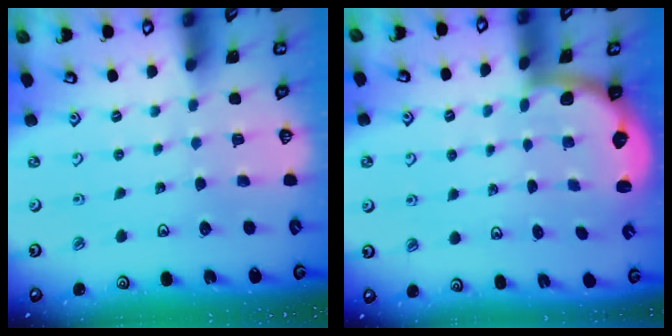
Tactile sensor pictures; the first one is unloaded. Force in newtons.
{"total": 2.1, "press": 1.9, "slide": 0.8}